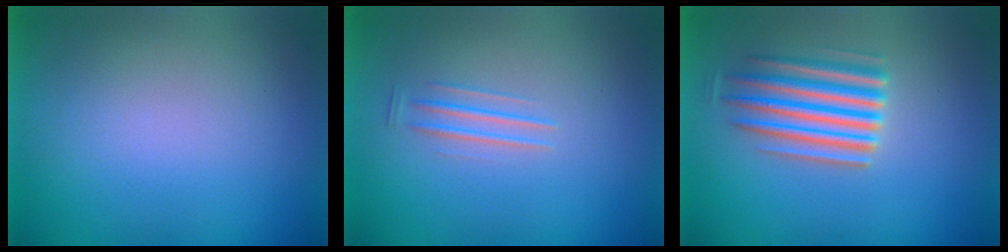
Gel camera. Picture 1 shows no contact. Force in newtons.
{"total": 1.4}
{"total": 5.6}